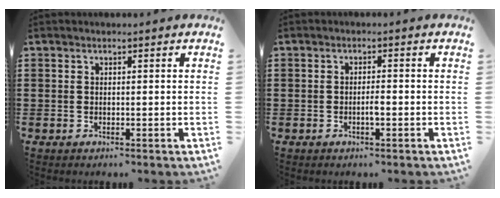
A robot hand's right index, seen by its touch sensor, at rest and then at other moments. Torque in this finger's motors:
{"motor_torque": [0.56, 0.57, 0.01, 0.00]}